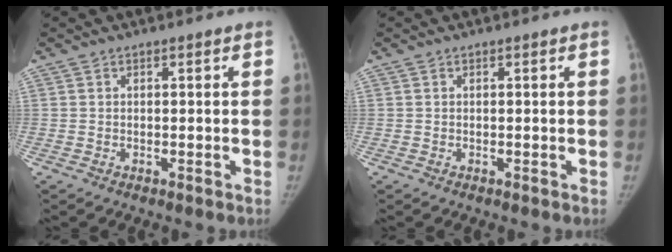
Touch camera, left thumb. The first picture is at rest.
{"total": 0.0}